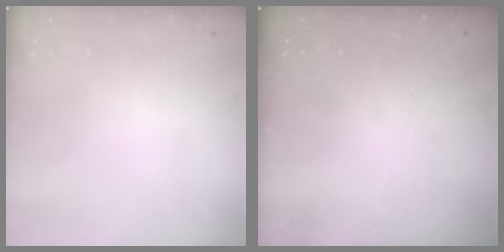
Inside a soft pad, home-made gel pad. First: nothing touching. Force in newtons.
{"total": 0.0}